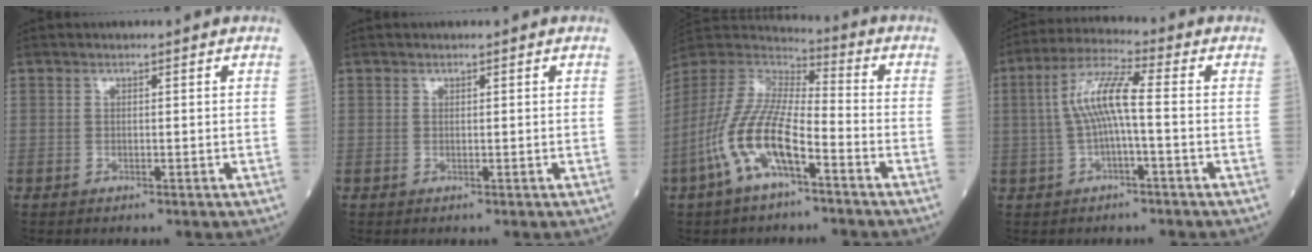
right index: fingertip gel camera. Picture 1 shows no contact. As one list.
[{"total": 0.0}, {"total": 13.6, "force": [-6.0, 3.8, 11.6], "torque": [-0.257, 0.000, -0.119]}, {"total": 7.9, "force": [0.0, 0.9, 7.9], "torque": [-0.158, 0.024, -0.005]}]